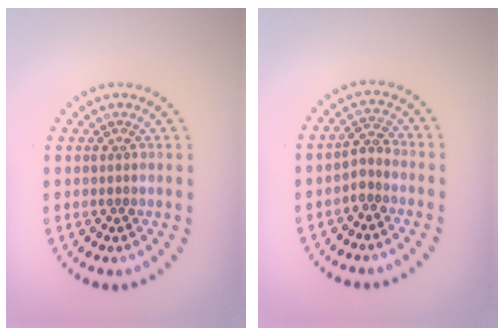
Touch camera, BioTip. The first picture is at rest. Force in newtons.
{"total": 1.5, "press": 1.3, "slide": 0.9}